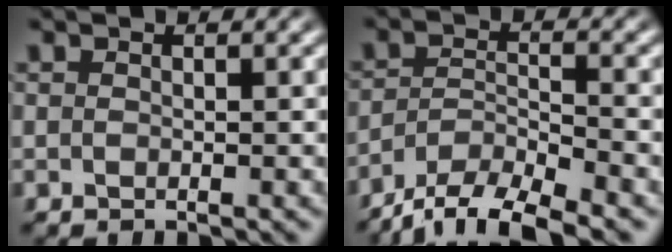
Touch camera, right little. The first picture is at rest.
{"total": 7.4, "force": [-5.5, 3.3, 3.7], "torque": [-0.055, -0.017, -0.087]}